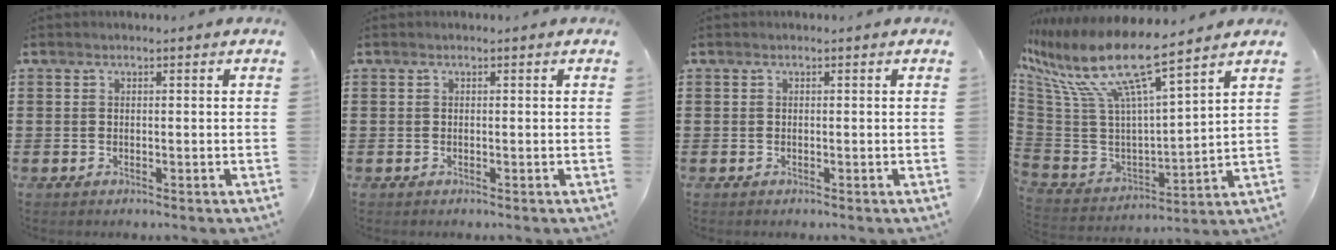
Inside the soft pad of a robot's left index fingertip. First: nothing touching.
{"total": 0.0}
{"total": 0.0}
{"total": 12.7, "force": [8.1, 2.6, 9.4], "torque": [-0.223, -0.057, 0.131]}